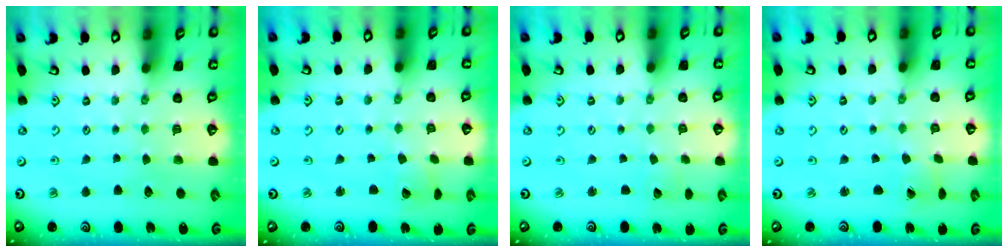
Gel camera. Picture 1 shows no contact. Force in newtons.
{"total": 1.8, "press": 1.8, "slide": 0.2}
{"total": 1.9, "press": 1.9, "slide": 0.3}
{"total": 1.1, "press": 1.1, "slide": 0.0}